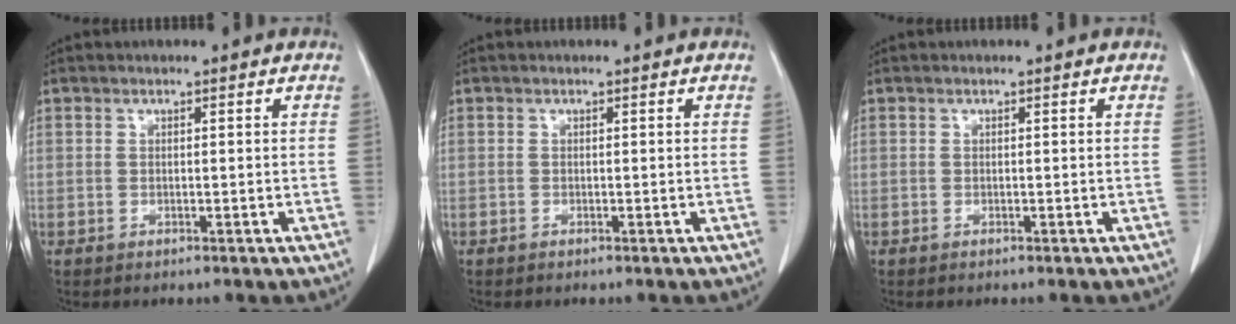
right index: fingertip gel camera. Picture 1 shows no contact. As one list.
[{"total": 0.0}, {"total": 0.0}]